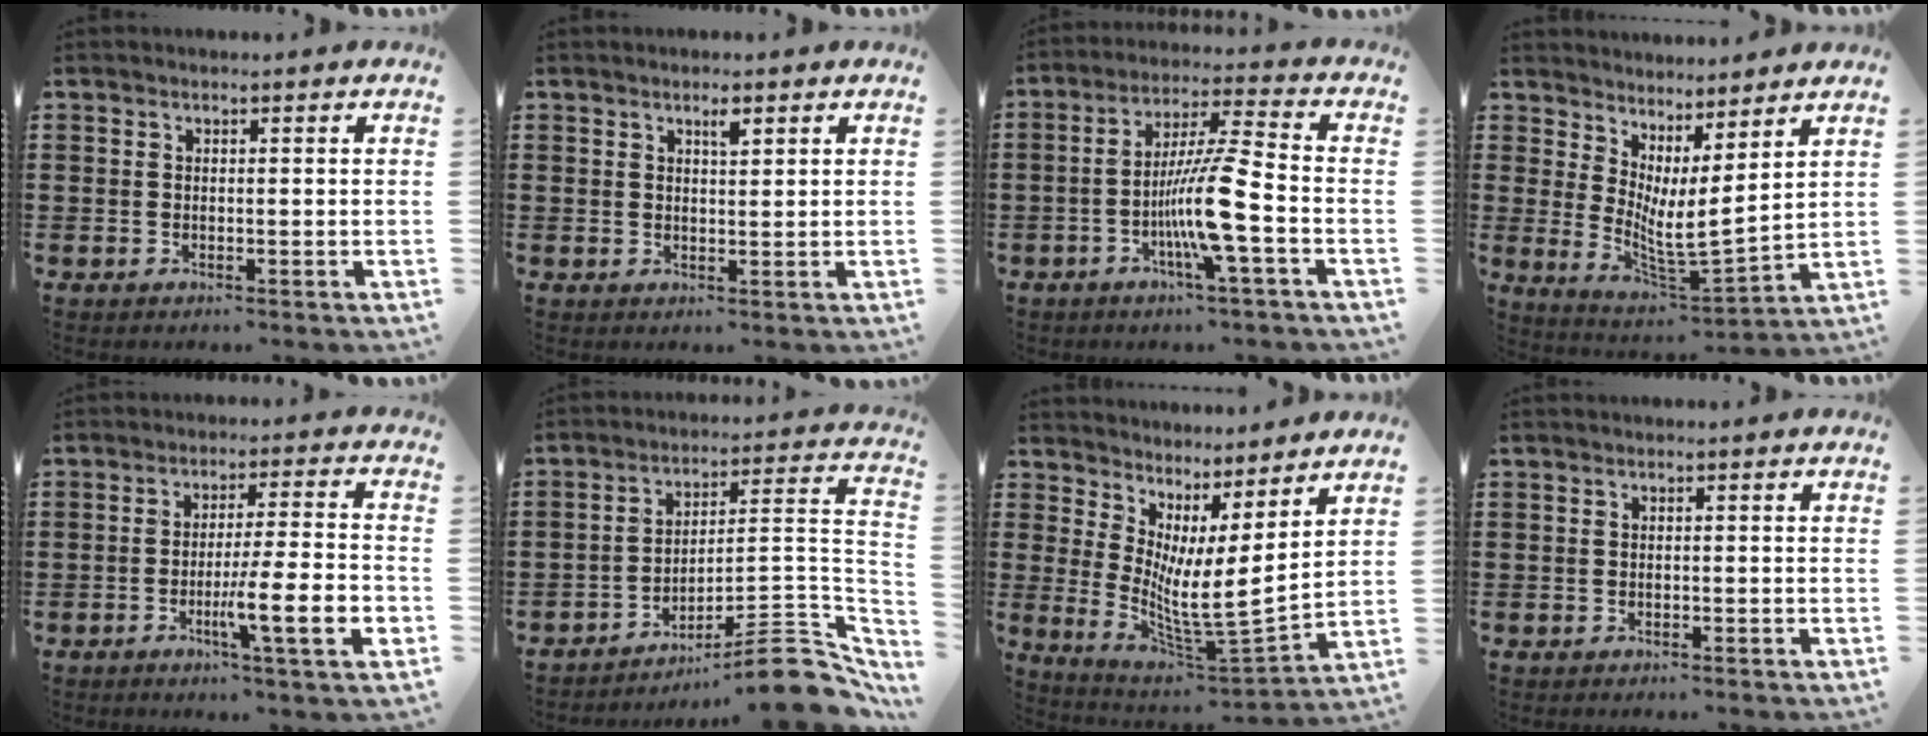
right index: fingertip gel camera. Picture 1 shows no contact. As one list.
[{"total": 1.9, "force": [1.1, 0.5, 1.5], "torque": [-0.023, -0.001, 0.016]}, {"total": 10.5, "force": [-3.3, 0.2, 9.9], "torque": [-0.202, -0.013, -0.070]}, {"total": 5.4, "force": [2.4, 1.0, 4.7], "torque": [-0.107, -0.038, 0.041]}, {"total": 10.2, "force": [-3.3, 0.6, 9.6], "torque": [-0.163, -0.010, -0.058]}, {"total": 10.6, "force": [-7.9, 1.6, 6.9], "torque": [-0.091, 0.015, -0.150]}, {"total": 6.8, "force": [1.7, 0.5, 6.6], "torque": [-0.143, -0.048, 0.029]}, {"total": 0.5, "force": [-0.5, 0.1, 0.0], "torque": [-0.001, 0.000, -0.011]}]